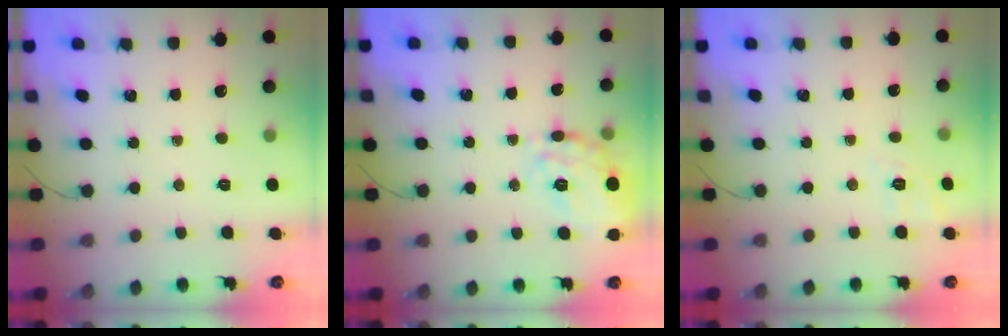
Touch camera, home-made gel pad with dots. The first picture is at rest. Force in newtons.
{"total": 17.9, "press": 17.9, "slide": 0.4}
{"total": 2.0, "press": 0.1, "slide": 2.0}